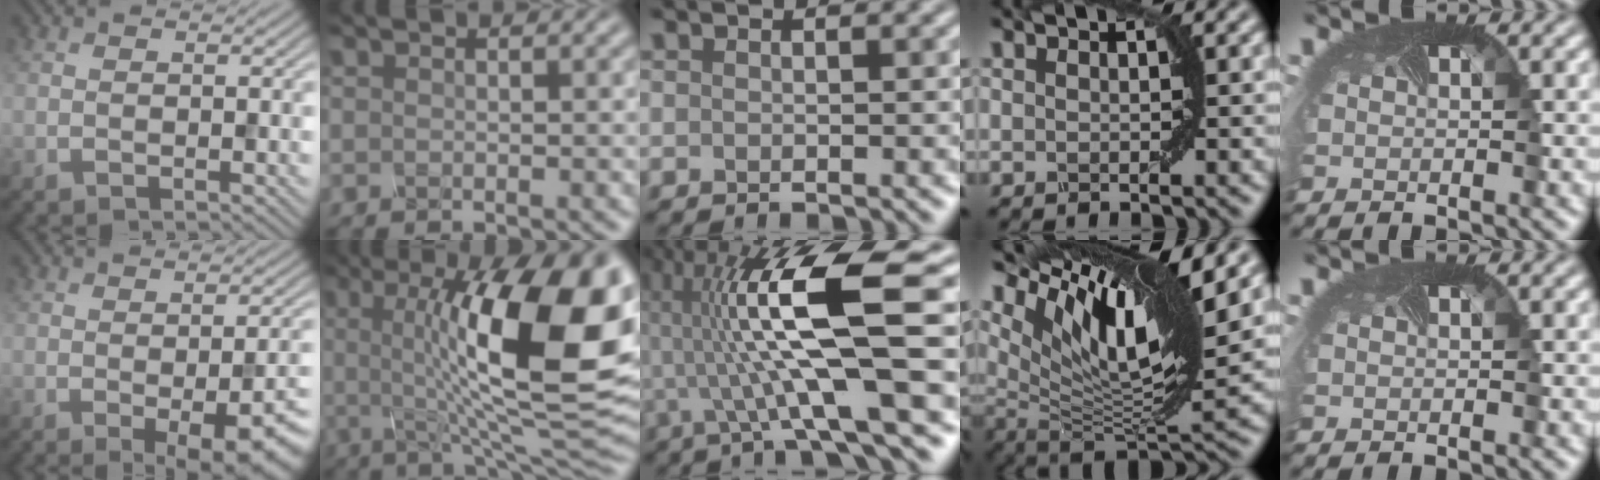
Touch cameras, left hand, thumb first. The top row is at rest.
{"thumb": {"total": 8.2, "force": [-2.6, 2.5, 7.3], "torque": [-0.100, -0.016, -0.024]}, "index": {"total": 17.2, "force": [3.1, 5.1, 16.1], "torque": [-0.229, 0.002, 0.046]}, "middle": {"total": 12.7, "force": [1.0, 2.5, 12.4], "torque": [-0.227, 0.020, 0.029]}, "ring": {"total": 12.5, "force": [6.2, 3.9, 10.2], "torque": [-0.189, 0.003, 0.120]}}